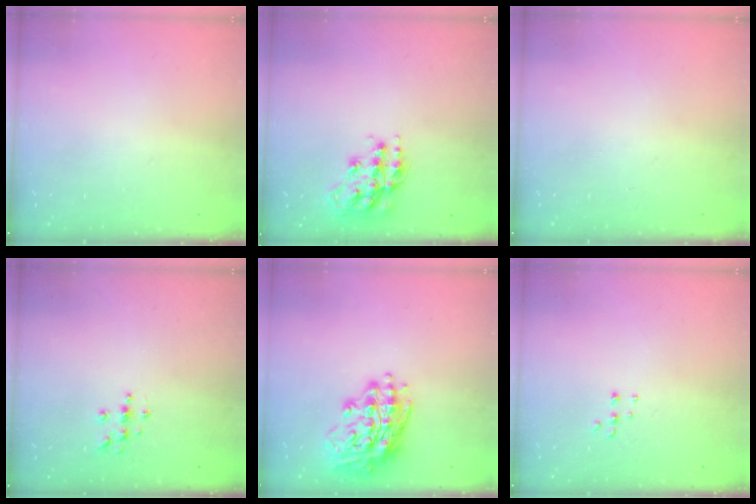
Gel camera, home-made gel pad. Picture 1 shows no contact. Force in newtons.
{"total": 14.6, "press": 14.5, "slide": 0.7}
{"total": 0.0}
{"total": 4.9, "press": 4.8, "slide": 0.6}
{"total": 16.4, "press": 16.2, "slide": 2.5}
{"total": 4.4, "press": 4.4, "slide": 0.5}